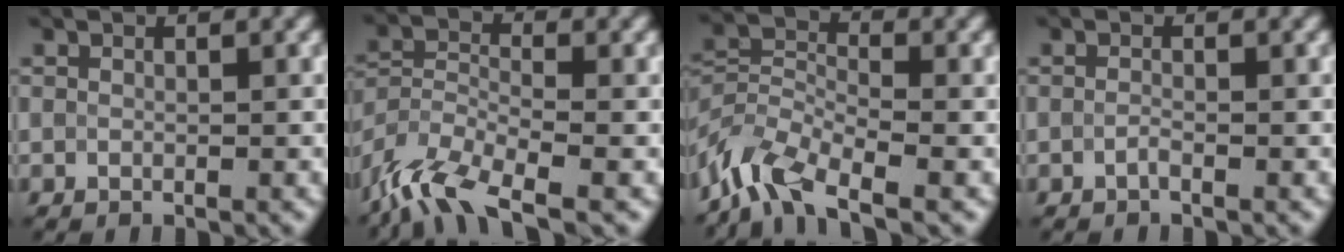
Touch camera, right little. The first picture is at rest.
{"total": 7.9, "force": [-6.3, 2.2, 4.3], "torque": [-0.087, -0.007, -0.132]}
{"total": 6.3, "force": [-5.0, 2.1, 3.3], "torque": [-0.066, -0.002, -0.113]}
{"total": 0.7, "force": [-0.7, 0.1, 0.3], "torque": [-0.012, -0.001, -0.016]}